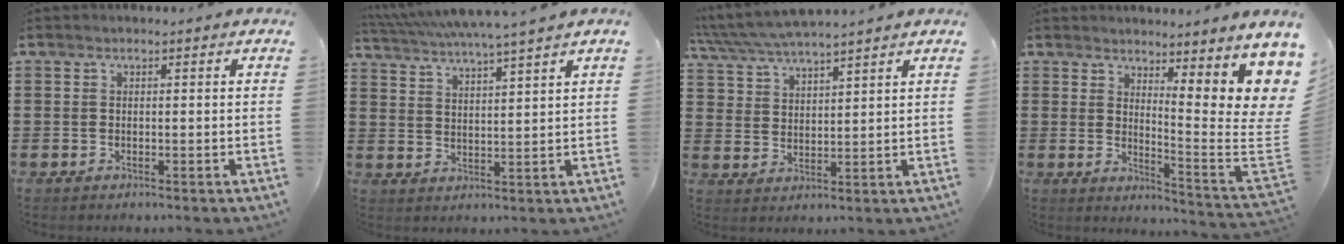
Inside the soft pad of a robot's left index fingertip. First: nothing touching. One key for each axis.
{"total": 4.5, "fx": 4.2, "fy": -1.0, "fz": 1.3, "tx": -0.044, "ty": -0.025, "tz": 0.069}
{"total": 5.2, "fx": 5.0, "fy": 0.7, "fz": 1.3, "tx": -0.046, "ty": -0.018, "tz": 0.090}
{"total": 7.9, "fx": 5.3, "fy": 0.8, "fz": 5.8, "tx": -0.095, "ty": -0.054, "tz": 0.090}